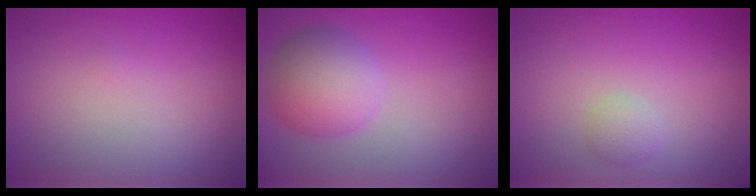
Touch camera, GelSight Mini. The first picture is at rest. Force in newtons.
{"total": 5.1, "press": 5.1, "slide": 0.1}
{"total": 1.1, "press": 1.1, "slide": 0.0}